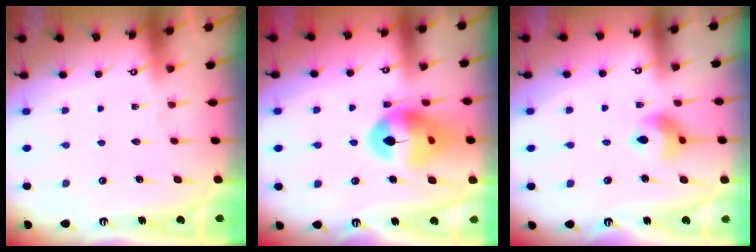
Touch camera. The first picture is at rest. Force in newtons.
{"total": 14.1, "press": 14.0, "slide": 1.6}
{"total": 10.0, "press": 9.9, "slide": 1.4}